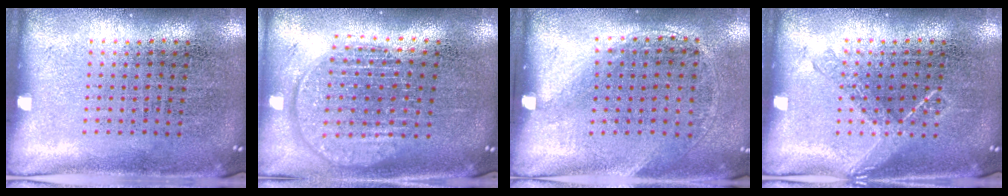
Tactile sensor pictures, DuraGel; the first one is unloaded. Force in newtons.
{"total": 1.9, "press": 1.6, "slide": 1.0}
{"total": 1.4, "press": 0.9, "slide": 1.0}
{"total": 1.9, "press": 1.8, "slide": 0.4}